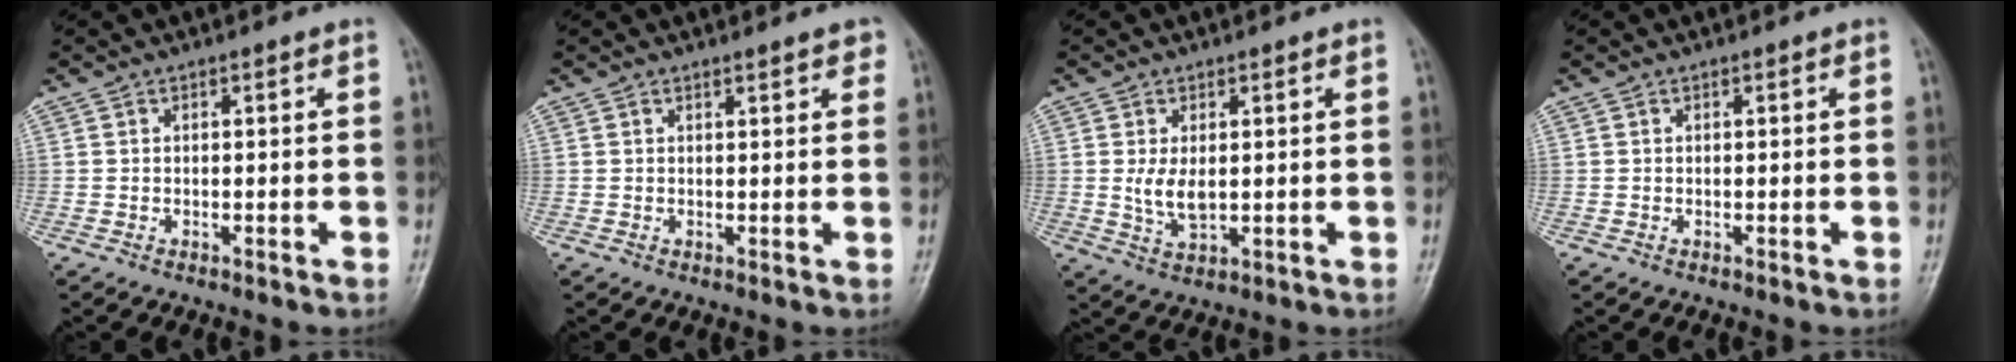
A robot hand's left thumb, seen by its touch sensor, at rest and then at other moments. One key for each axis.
{"total": 2.3, "fx": 1.7, "fy": 0.7, "fz": 1.3, "tx": -0.006, "ty": -0.004, "tz": 0.018}
{"total": 4.6, "fx": 0.5, "fy": 2.5, "fz": 3.8, "tx": -0.070, "ty": -0.013, "tz": 0.015}
{"total": 0.0}